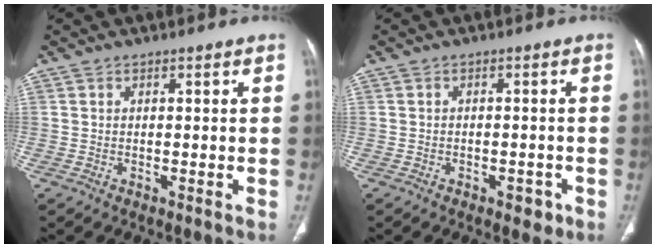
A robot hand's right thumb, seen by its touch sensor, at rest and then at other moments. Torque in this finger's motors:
{"motor_torque": [1.02, -0.32, -0.19, 0.05, 0.06]}